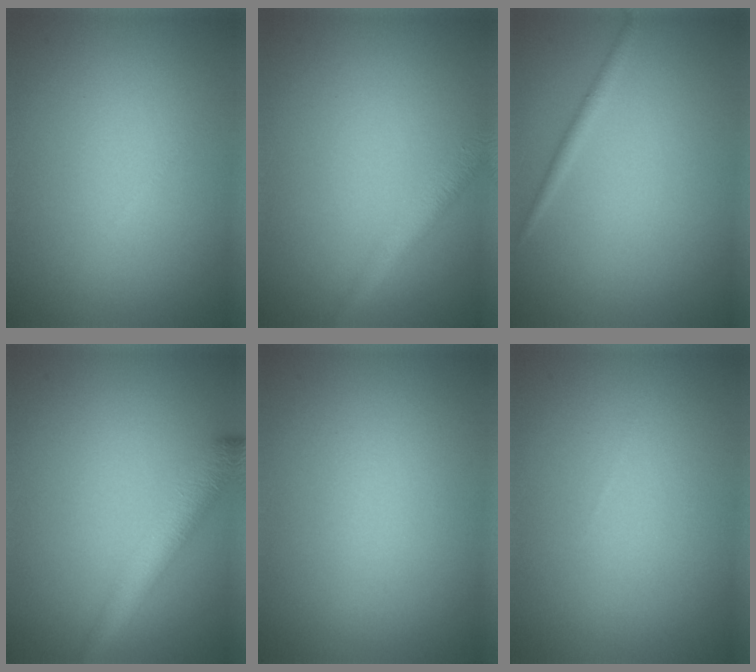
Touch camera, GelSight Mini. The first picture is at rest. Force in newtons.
{"total": 2.8, "press": 2.8, "slide": 0.1}
{"total": 1.1, "press": 1.0, "slide": 0.1}
{"total": 4.2, "press": 4.2, "slide": 0.2}
{"total": 0.0}
{"total": 0.0}